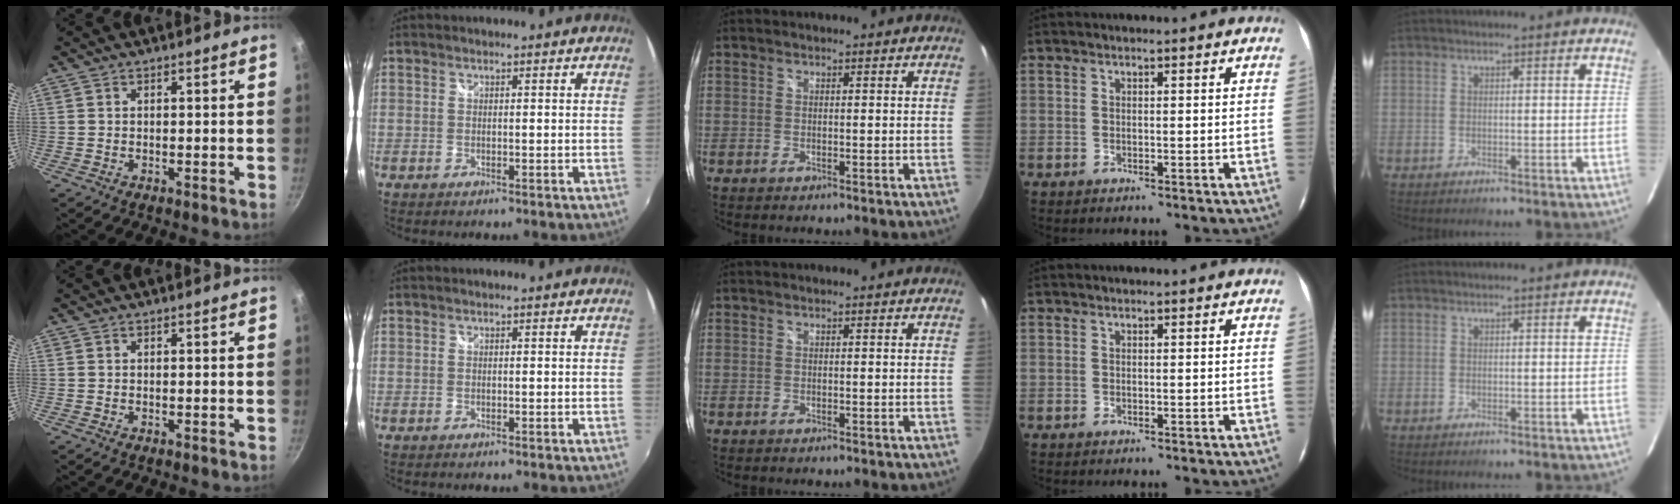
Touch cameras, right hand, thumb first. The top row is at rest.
{}